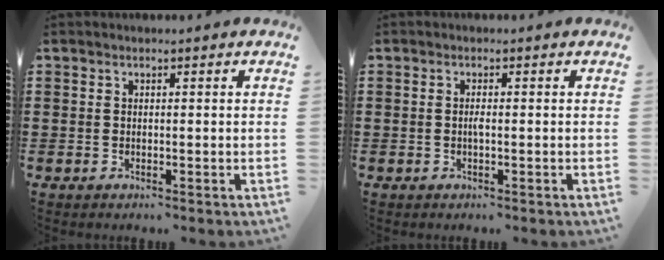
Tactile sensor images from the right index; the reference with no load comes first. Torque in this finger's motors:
{"motor_torque": [0.40, -0.33, 0.00, 0.01]}